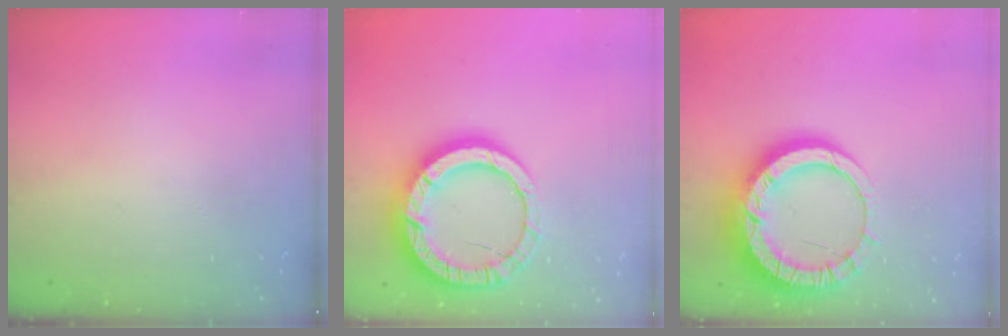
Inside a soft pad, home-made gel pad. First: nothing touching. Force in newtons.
{"total": 18.6, "press": 18.5, "slide": 1.6}
{"total": 16.0, "press": 16.0, "slide": 1.4}